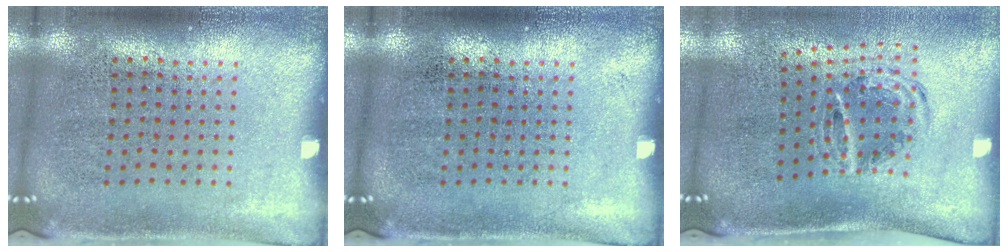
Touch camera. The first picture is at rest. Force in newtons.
{"total": 0.0}
{"total": 1.1, "press": 1.0, "slide": 0.5}